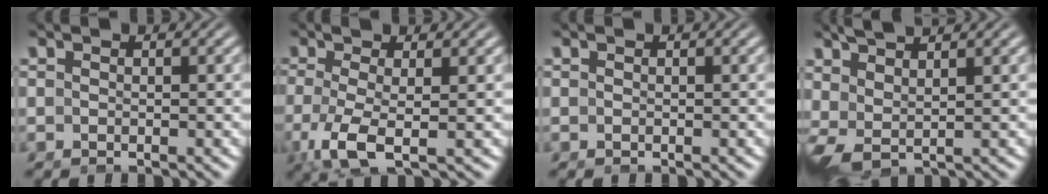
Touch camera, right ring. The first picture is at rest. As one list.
[{"total": 4.6, "force": [-1.4, 1.2, 4.2], "torque": [-0.101, -0.021, -0.018]}, {"total": 0.0}, {"total": 4.2, "force": [1.3, 2.9, 2.7], "torque": [-0.078, 0.001, 0.020]}]